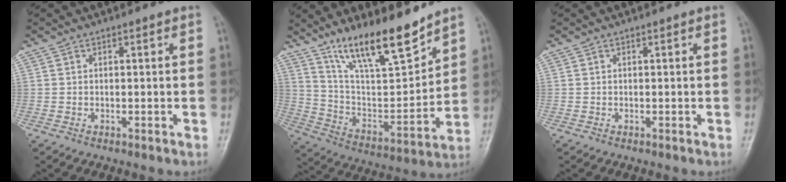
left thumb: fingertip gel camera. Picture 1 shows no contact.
{"total": 17.4, "force": [13.1, 4.2, 10.6], "torque": [-0.149, -0.078, 0.242]}
{"total": 0.0}